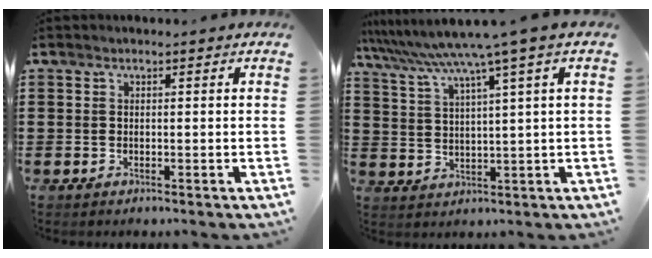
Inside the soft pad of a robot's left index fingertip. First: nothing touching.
{"total": 6.5, "force": [4.4, -0.8, 4.7], "torque": [-0.109, -0.032, 0.067]}